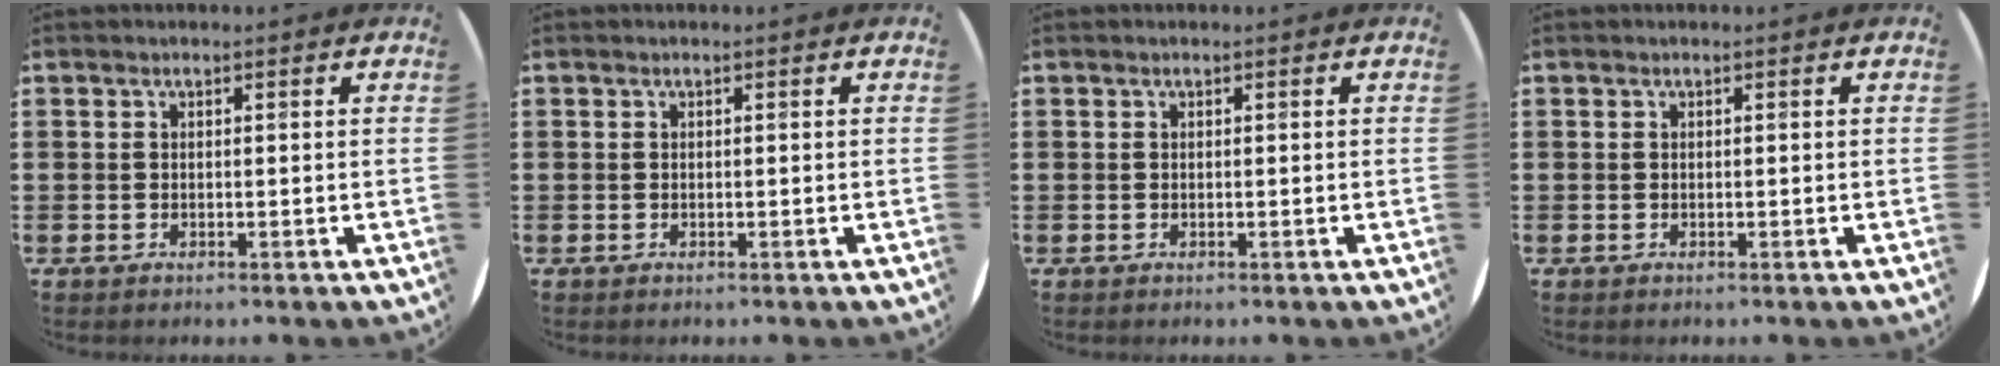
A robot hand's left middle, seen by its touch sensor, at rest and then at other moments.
{"total": 0.0}
{"total": 0.0}
{"total": 0.0}